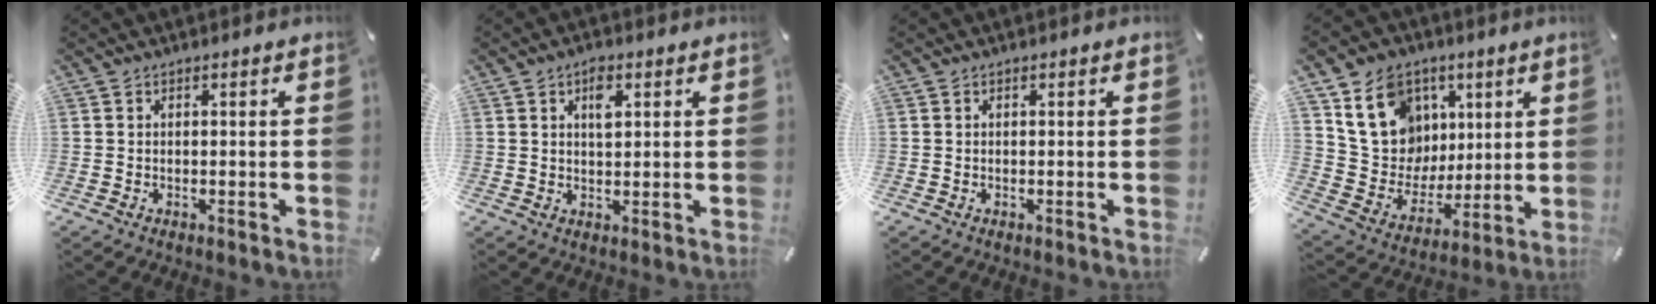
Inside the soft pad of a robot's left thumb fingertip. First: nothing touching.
{"total": 4.2, "force": [1.8, 2.2, 3.1], "torque": [-0.044, -0.004, 0.025]}
{"total": 0.0}
{"total": 17.7, "force": [7.5, 14.7, 6.6], "torque": [-0.106, -0.033, 0.151]}